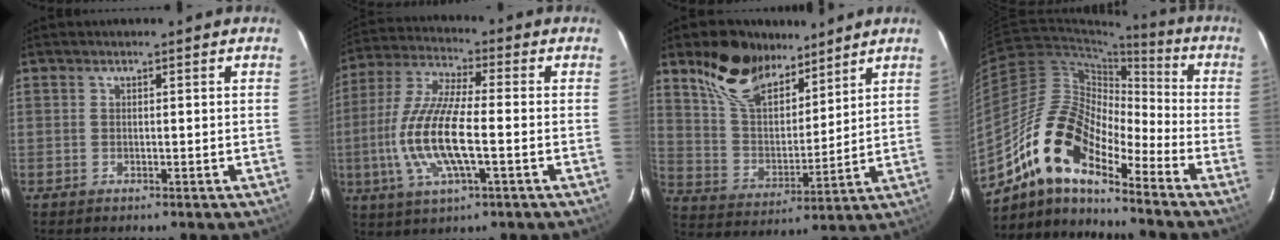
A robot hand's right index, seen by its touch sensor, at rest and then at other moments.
{"total": 14.6, "force": [-2.9, 3.8, 13.8], "torque": [-0.287, -0.007, -0.058]}
{"total": 16.1, "force": [11.2, 8.0, 8.2], "torque": [-0.173, 0.029, 0.213]}
{"total": 15.3, "force": [-10.9, 5.0, 9.5], "torque": [-0.161, 0.004, -0.223]}